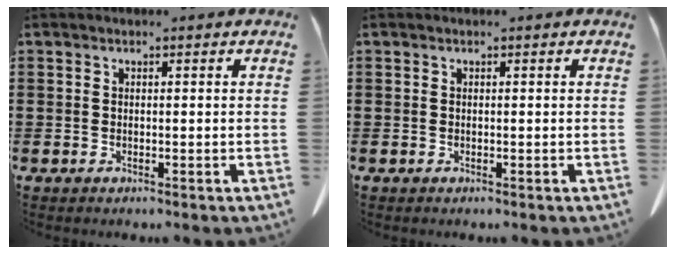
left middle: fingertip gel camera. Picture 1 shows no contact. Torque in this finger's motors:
{"motor_torque": [0.00, 0.00, 0.00, 0.01]}